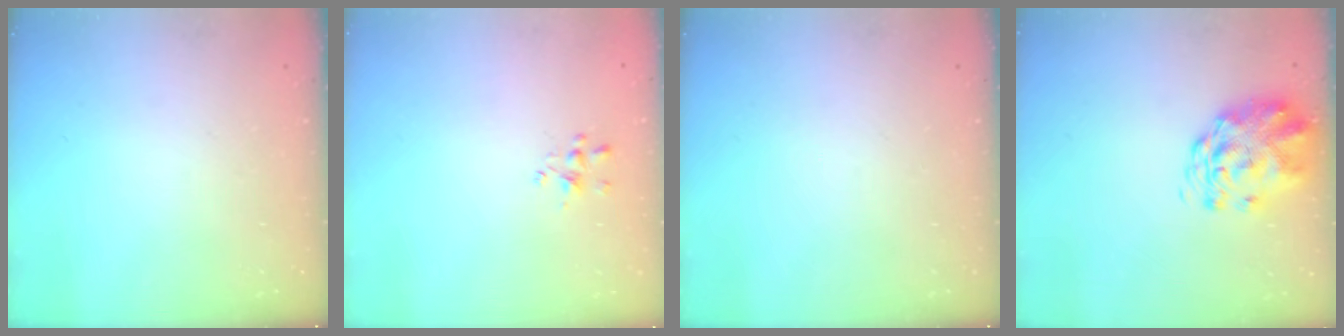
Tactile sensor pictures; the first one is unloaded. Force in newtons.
{"total": 1.6, "press": 1.5, "slide": 0.5}
{"total": 0.0}
{"total": 3.0, "press": 2.8, "slide": 1.1}